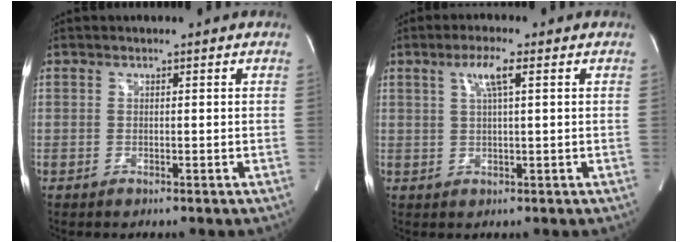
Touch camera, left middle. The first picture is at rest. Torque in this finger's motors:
{"motor_torque": [0.47, 0.07, 0.09, 0.03]}